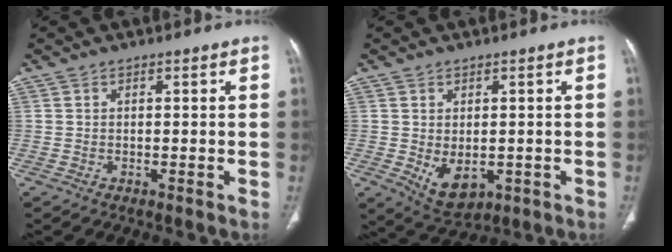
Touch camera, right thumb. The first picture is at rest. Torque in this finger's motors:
{"motor_torque": [-0.30, 0.38, -0.18, 0.21, 0.16]}